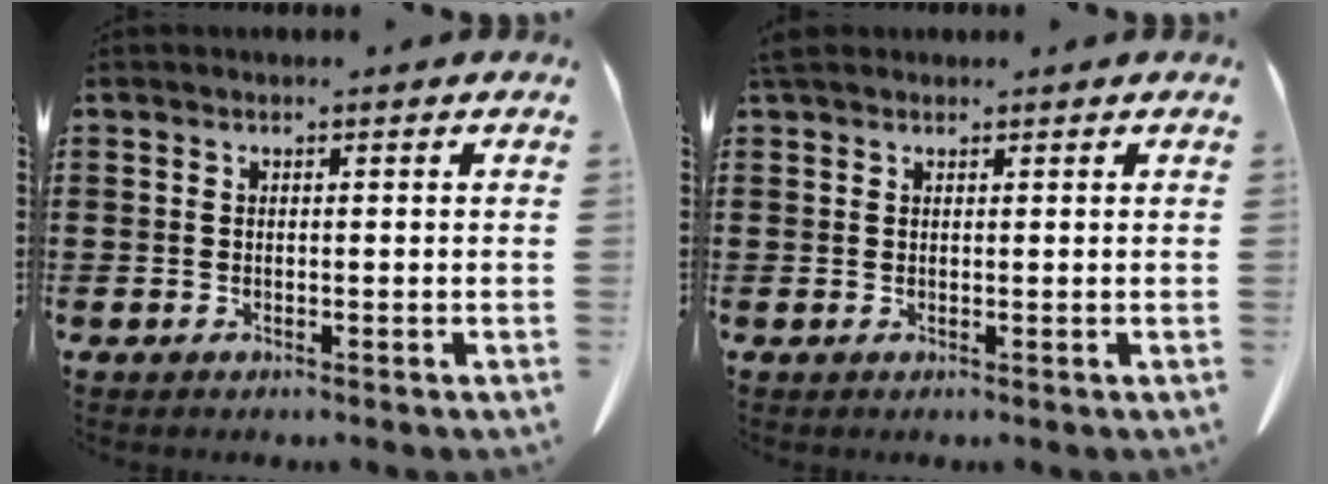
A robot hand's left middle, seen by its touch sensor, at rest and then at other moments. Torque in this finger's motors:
{"motor_torque": [0.51, 0.36, 0.39, 0.11]}